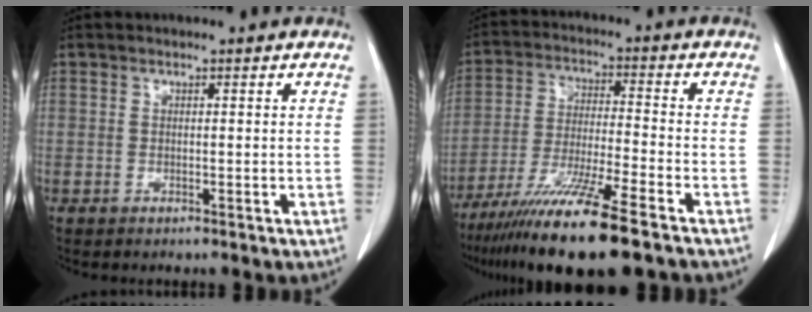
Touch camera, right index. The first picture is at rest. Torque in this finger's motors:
{"motor_torque": [1.12, -1.02, 0.58, 0.21]}